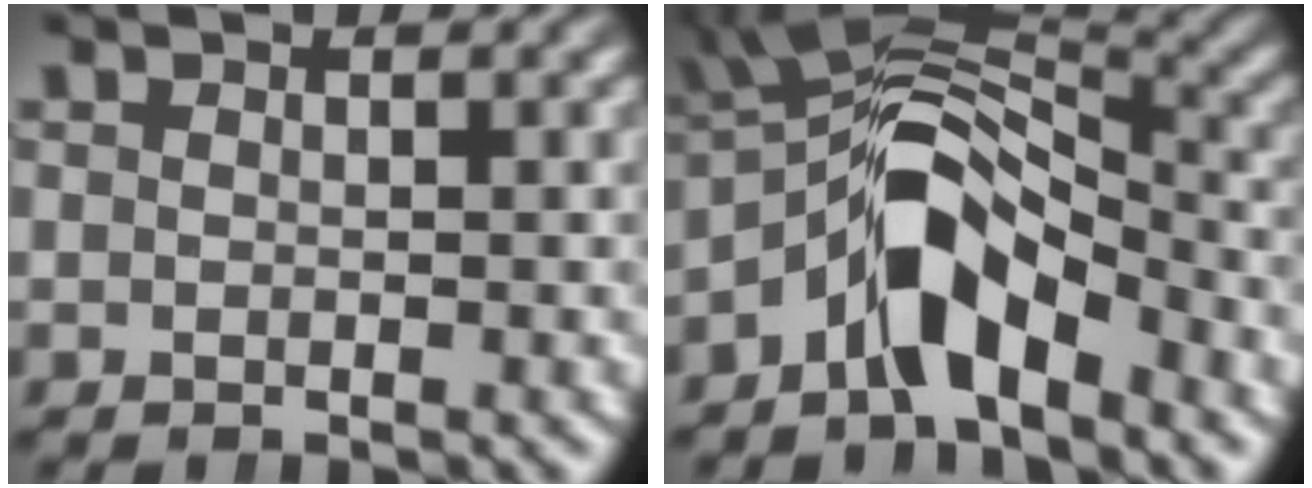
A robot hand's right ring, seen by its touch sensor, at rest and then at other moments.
{"total": 8.8, "force": [-1.3, 5.5, 6.8], "torque": [-0.117, -0.013, -0.021]}